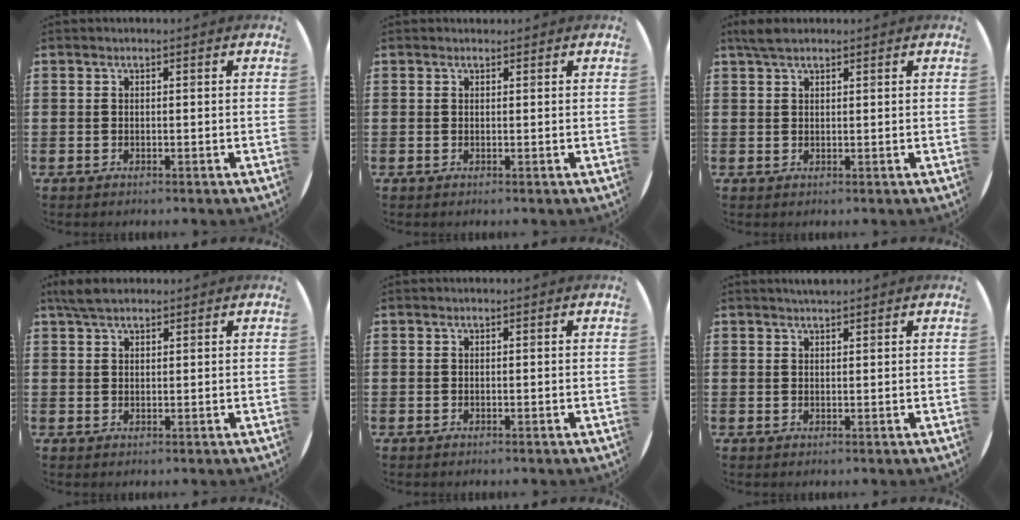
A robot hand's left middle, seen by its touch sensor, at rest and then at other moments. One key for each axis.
{"total": 0.0}
{"total": 2.6, "fx": 2.0, "fy": 0.9, "fz": 1.3, "tx": -0.029, "ty": 0.007, "tz": 0.038}
{"total": 3.5, "fx": 2.8, "fy": 1.2, "fz": 1.7, "tx": -0.039, "ty": 0.008, "tz": 0.053}
{"total": 0.0}
{"total": 1.4, "fx": 1.3, "fy": 0.0, "fz": 0.4, "tx": -0.007, "ty": 0.001, "tz": 0.024}